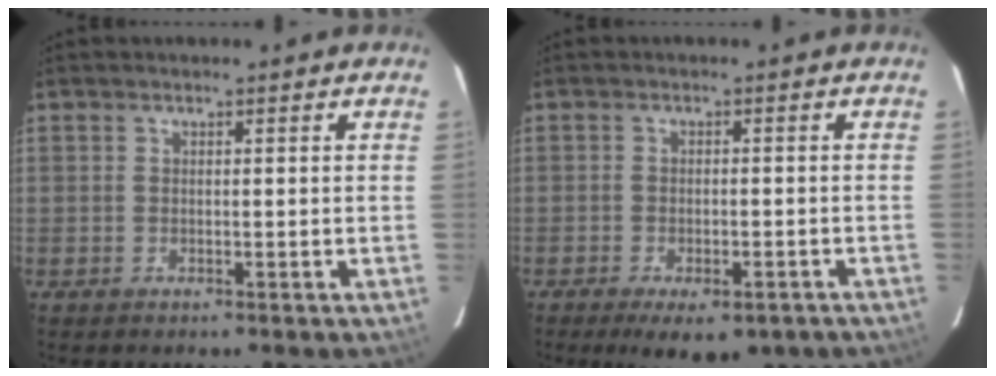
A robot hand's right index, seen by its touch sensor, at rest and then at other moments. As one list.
[{"total": 9.2, "force": [-6.3, 3.6, 5.7], "torque": [-0.111, -0.022, -0.082]}]